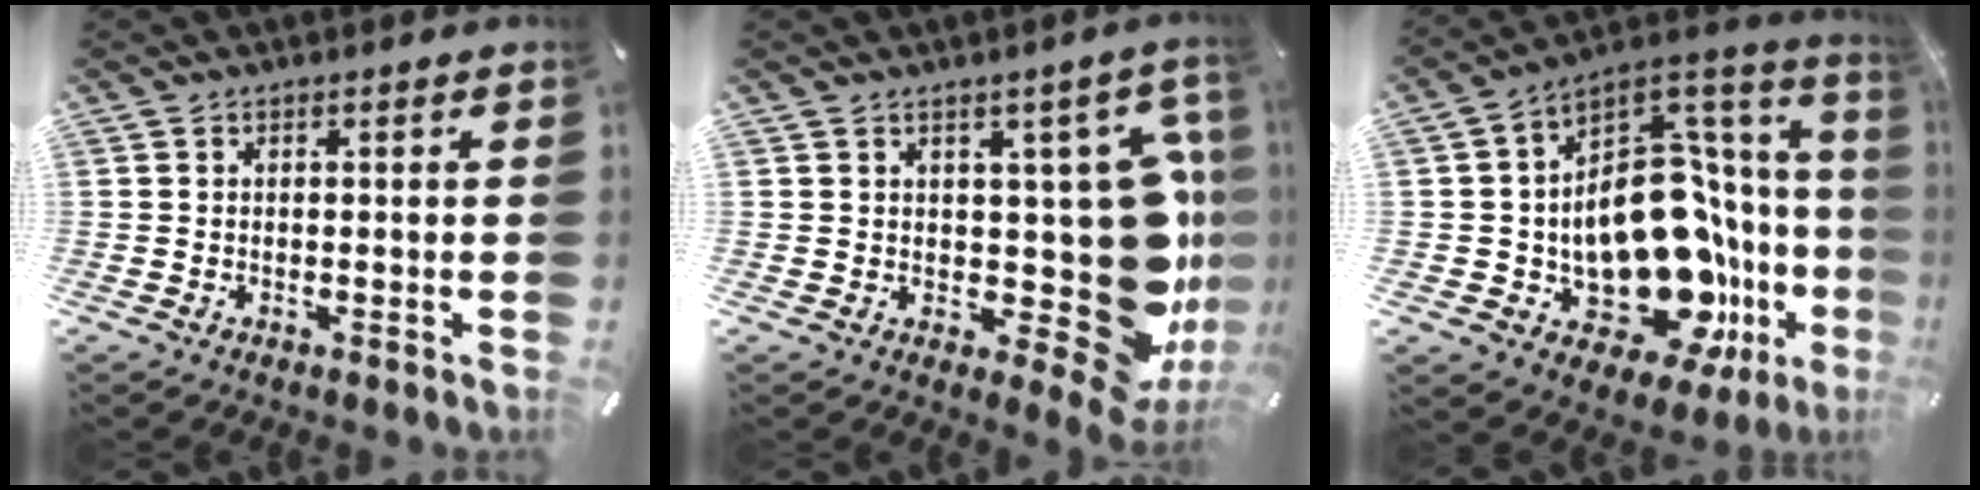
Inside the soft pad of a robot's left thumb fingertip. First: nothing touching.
{"total": 25.2, "force": [0.0, 13.0, 21.6], "torque": [-0.255, -0.036, 0.029]}
{"total": 24.7, "force": [-6.7, 15.0, 18.4], "torque": [-0.303, -0.051, -0.073]}